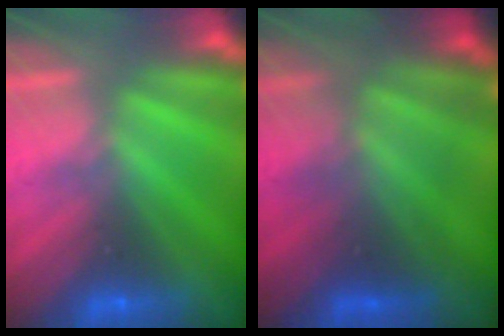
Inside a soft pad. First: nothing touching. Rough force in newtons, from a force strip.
{"total": 4.7}